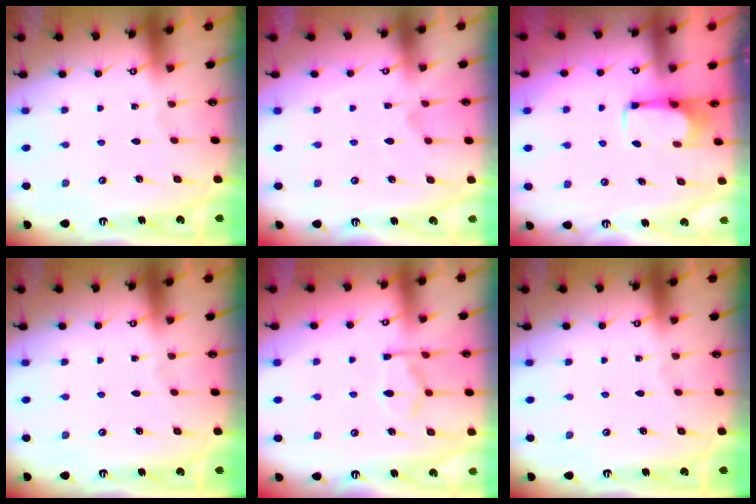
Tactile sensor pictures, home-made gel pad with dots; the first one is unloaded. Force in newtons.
{"total": 2.2, "press": 1.9, "slide": 1.1}
{"total": 2.9, "press": 2.9, "slide": 0.5}
{"total": 0.0}
{"total": 10.1, "press": 10.0, "slide": 1.3}
{"total": 0.0}